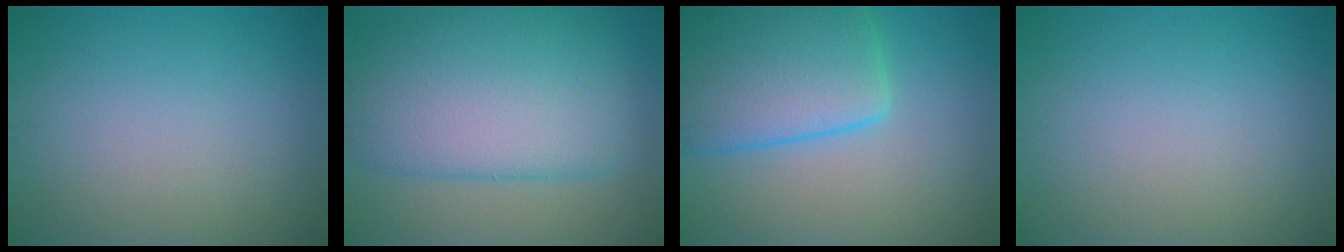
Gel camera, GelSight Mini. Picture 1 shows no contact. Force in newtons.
{"total": 9.8, "press": 9.8, "slide": 0.3}
{"total": 8.5, "press": 8.5, "slide": 0.5}
{"total": 0.0}